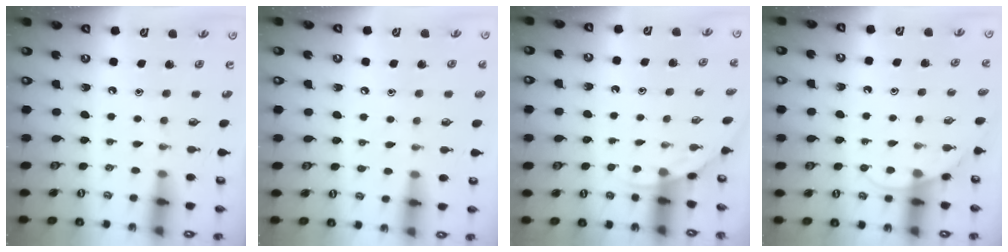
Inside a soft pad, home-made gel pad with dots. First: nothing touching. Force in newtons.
{"total": 6.3, "press": 6.3, "slide": 0.6}
{"total": 1.9, "press": 1.9, "slide": 0.1}
{"total": 4.7, "press": 4.7, "slide": 0.4}